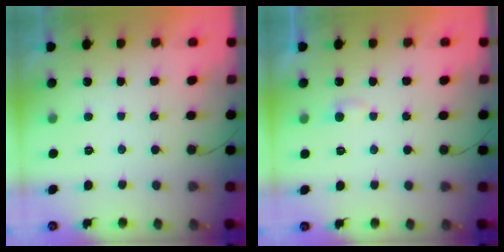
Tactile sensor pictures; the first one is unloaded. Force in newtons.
{"total": 3.8, "press": 3.7, "slide": 0.4}